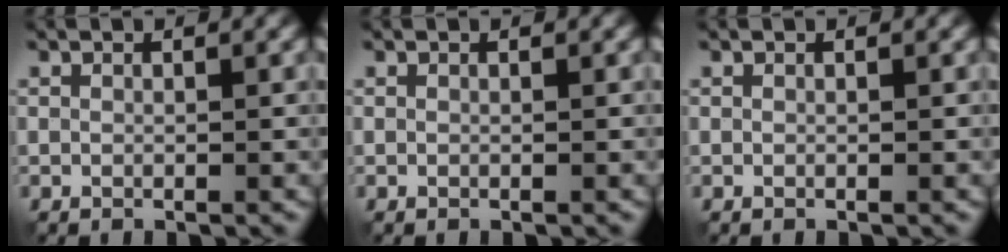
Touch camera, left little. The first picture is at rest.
{"total": 0.0}
{"total": 0.0}